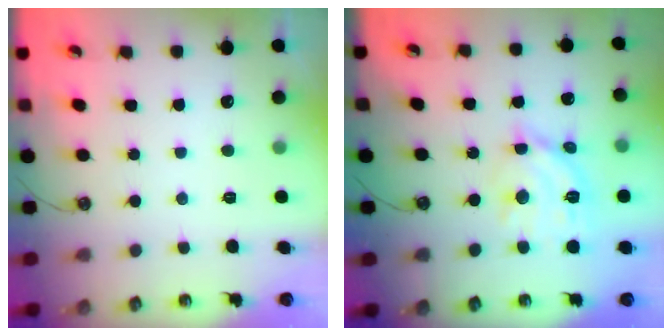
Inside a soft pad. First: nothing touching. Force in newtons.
{"total": 14.5, "press": 14.4, "slide": 1.3}